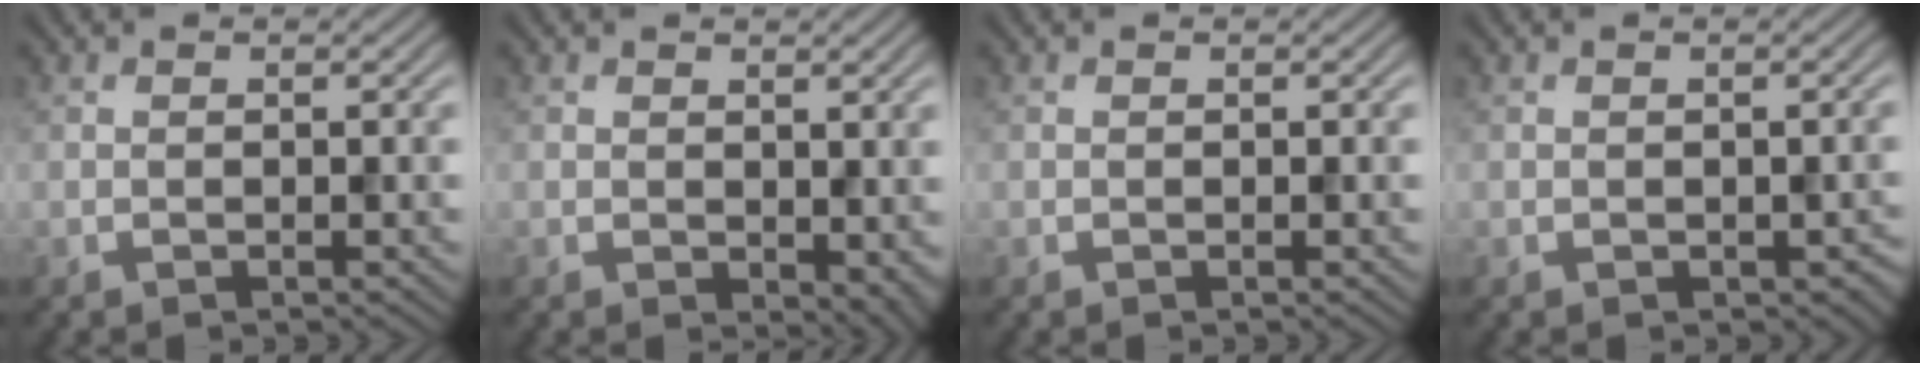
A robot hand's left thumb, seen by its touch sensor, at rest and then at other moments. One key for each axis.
{"total": 2.7, "fx": 0.2, "fy": 1.8, "fz": 2.0, "tx": -0.030, "ty": -0.008, "tz": 0.010}
{"total": 0.0}
{"total": 1.3, "fx": -0.4, "fy": 0.9, "fz": 0.8, "tx": -0.015, "ty": -0.010, "tz": -0.002}